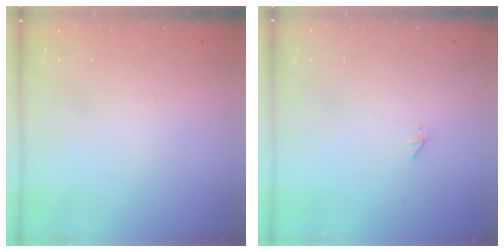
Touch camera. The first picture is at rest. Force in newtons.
{"total": 0.0}